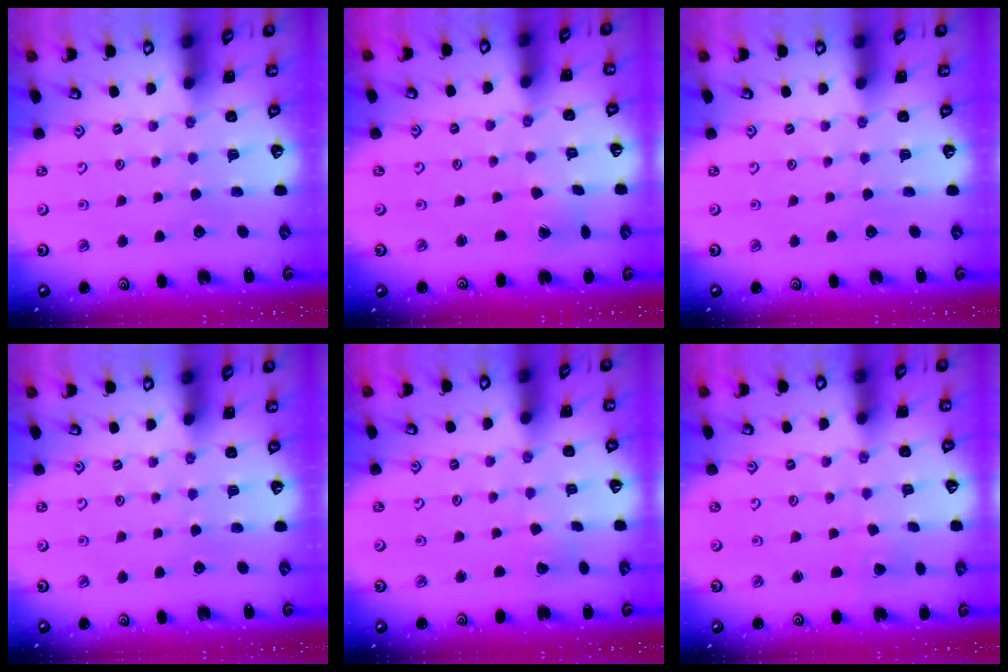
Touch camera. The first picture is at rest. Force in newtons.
{"total": 1.6, "press": 1.6, "slide": 0.1}
{"total": 0.0}
{"total": 0.0}
{"total": 2.6, "press": 2.6, "slide": 0.3}
{"total": 2.2, "press": 2.2, "slide": 0.1}